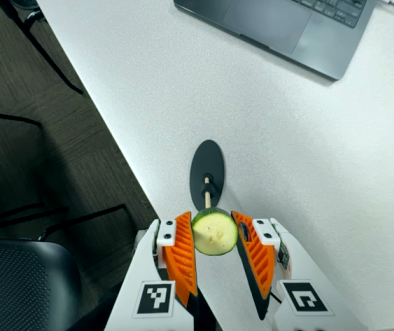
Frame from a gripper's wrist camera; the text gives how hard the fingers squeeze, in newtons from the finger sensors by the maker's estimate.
{"total": 9.4, "left": 9.1, "right": 9.8}